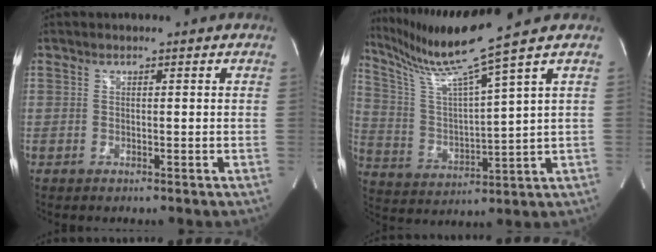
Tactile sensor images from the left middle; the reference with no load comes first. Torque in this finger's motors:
{"motor_torque": [-0.17, -0.25, -0.03, 0.05]}